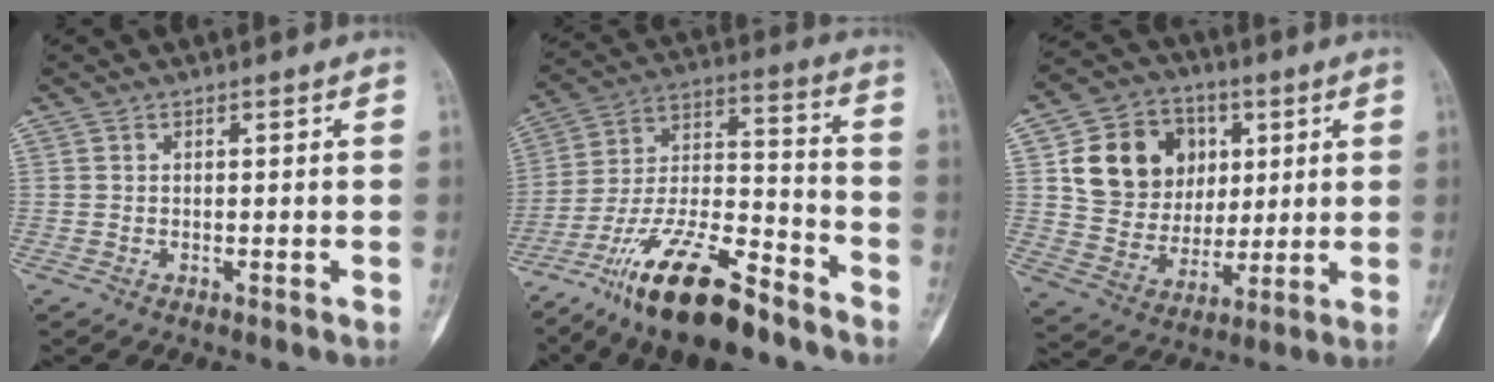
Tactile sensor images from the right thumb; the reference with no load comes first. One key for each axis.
{"total": 20.2, "fx": -14.2, "fy": 6.1, "fz": 13.1, "tx": -0.254, "ty": 0.076, "tz": -0.252}
{"total": 16.5, "fx": 4.8, "fy": 13.7, "fz": 8.0, "tx": -0.099, "ty": -0.004, "tz": 0.091}